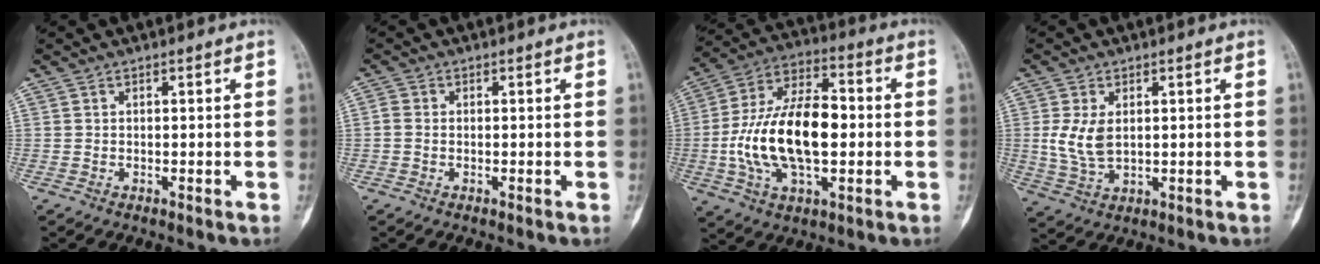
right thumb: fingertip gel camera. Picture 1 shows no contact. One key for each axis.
{"total": 1.5, "fx": -0.1, "fy": 1.3, "fz": 0.9, "tx": -0.015, "ty": 0.002, "tz": -0.003}
{"total": 19.7, "fx": -1.6, "fy": 10.3, "fz": 16.8, "tx": -0.312, "ty": 0.026, "tz": -0.027}
{"total": 6.7, "fx": 1.0, "fy": 4.0, "fz": 5.2, "tx": -0.105, "ty": -0.006, "tz": 0.028}